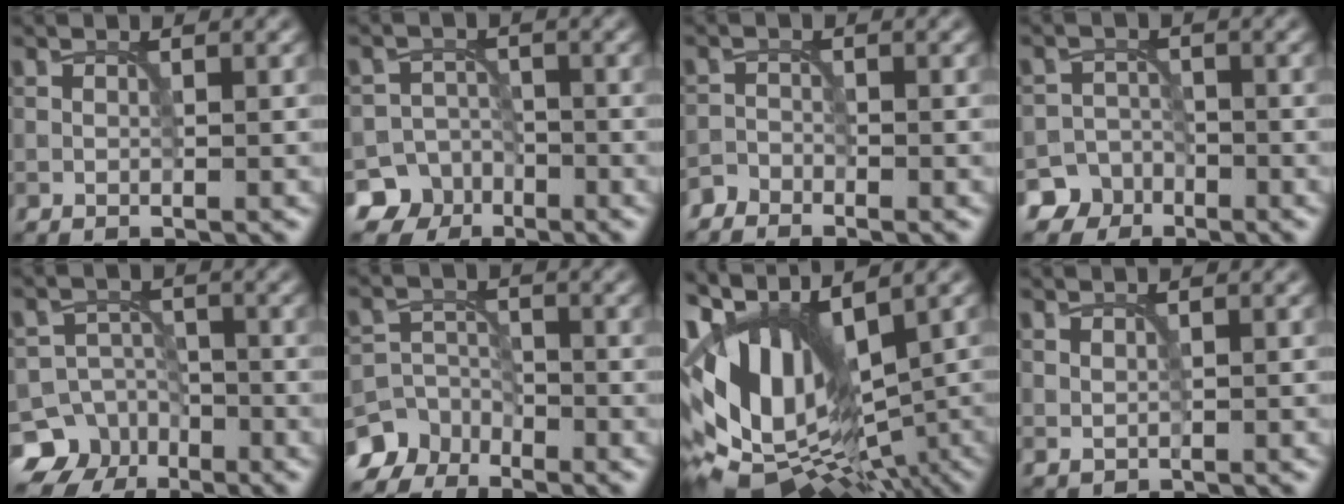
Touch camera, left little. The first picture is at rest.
{"total": 6.6, "force": [-4.3, 5.1, 0.3], "torque": [0.018, -0.014, -0.083]}
{"total": 1.7, "force": [-1.7, 0.4, 0.0], "torque": [-0.007, 0.001, -0.042]}
{"total": 5.1, "force": [-3.7, 3.6, 0.1], "torque": [0.019, -0.005, -0.065]}
{"total": 7.5, "force": [-4.9, 5.5, 1.0], "torque": [-0.001, -0.010, -0.092]}
{"total": 5.6, "force": [-4.6, 3.1, 0.8], "torque": [0.002, -0.002, -0.084]}
{"total": 13.3, "force": [-0.1, 7.6, 11.0], "torque": [-0.207, 0.009, 0.011]}
{"total": 0.6, "force": [0.5, 0.2, 0.3], "torque": [-0.011, -0.002, 0.015]}